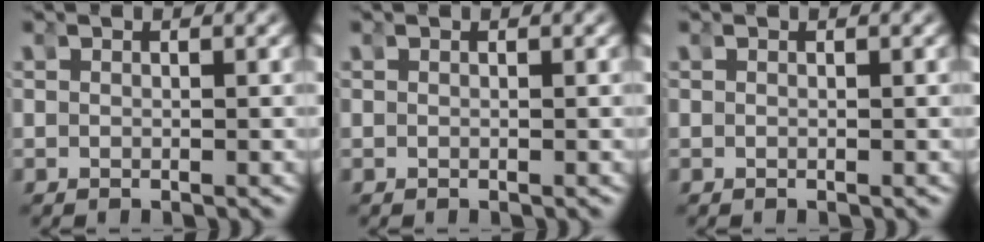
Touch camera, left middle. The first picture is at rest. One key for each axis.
{"total": 0.0}
{"total": 0.0}